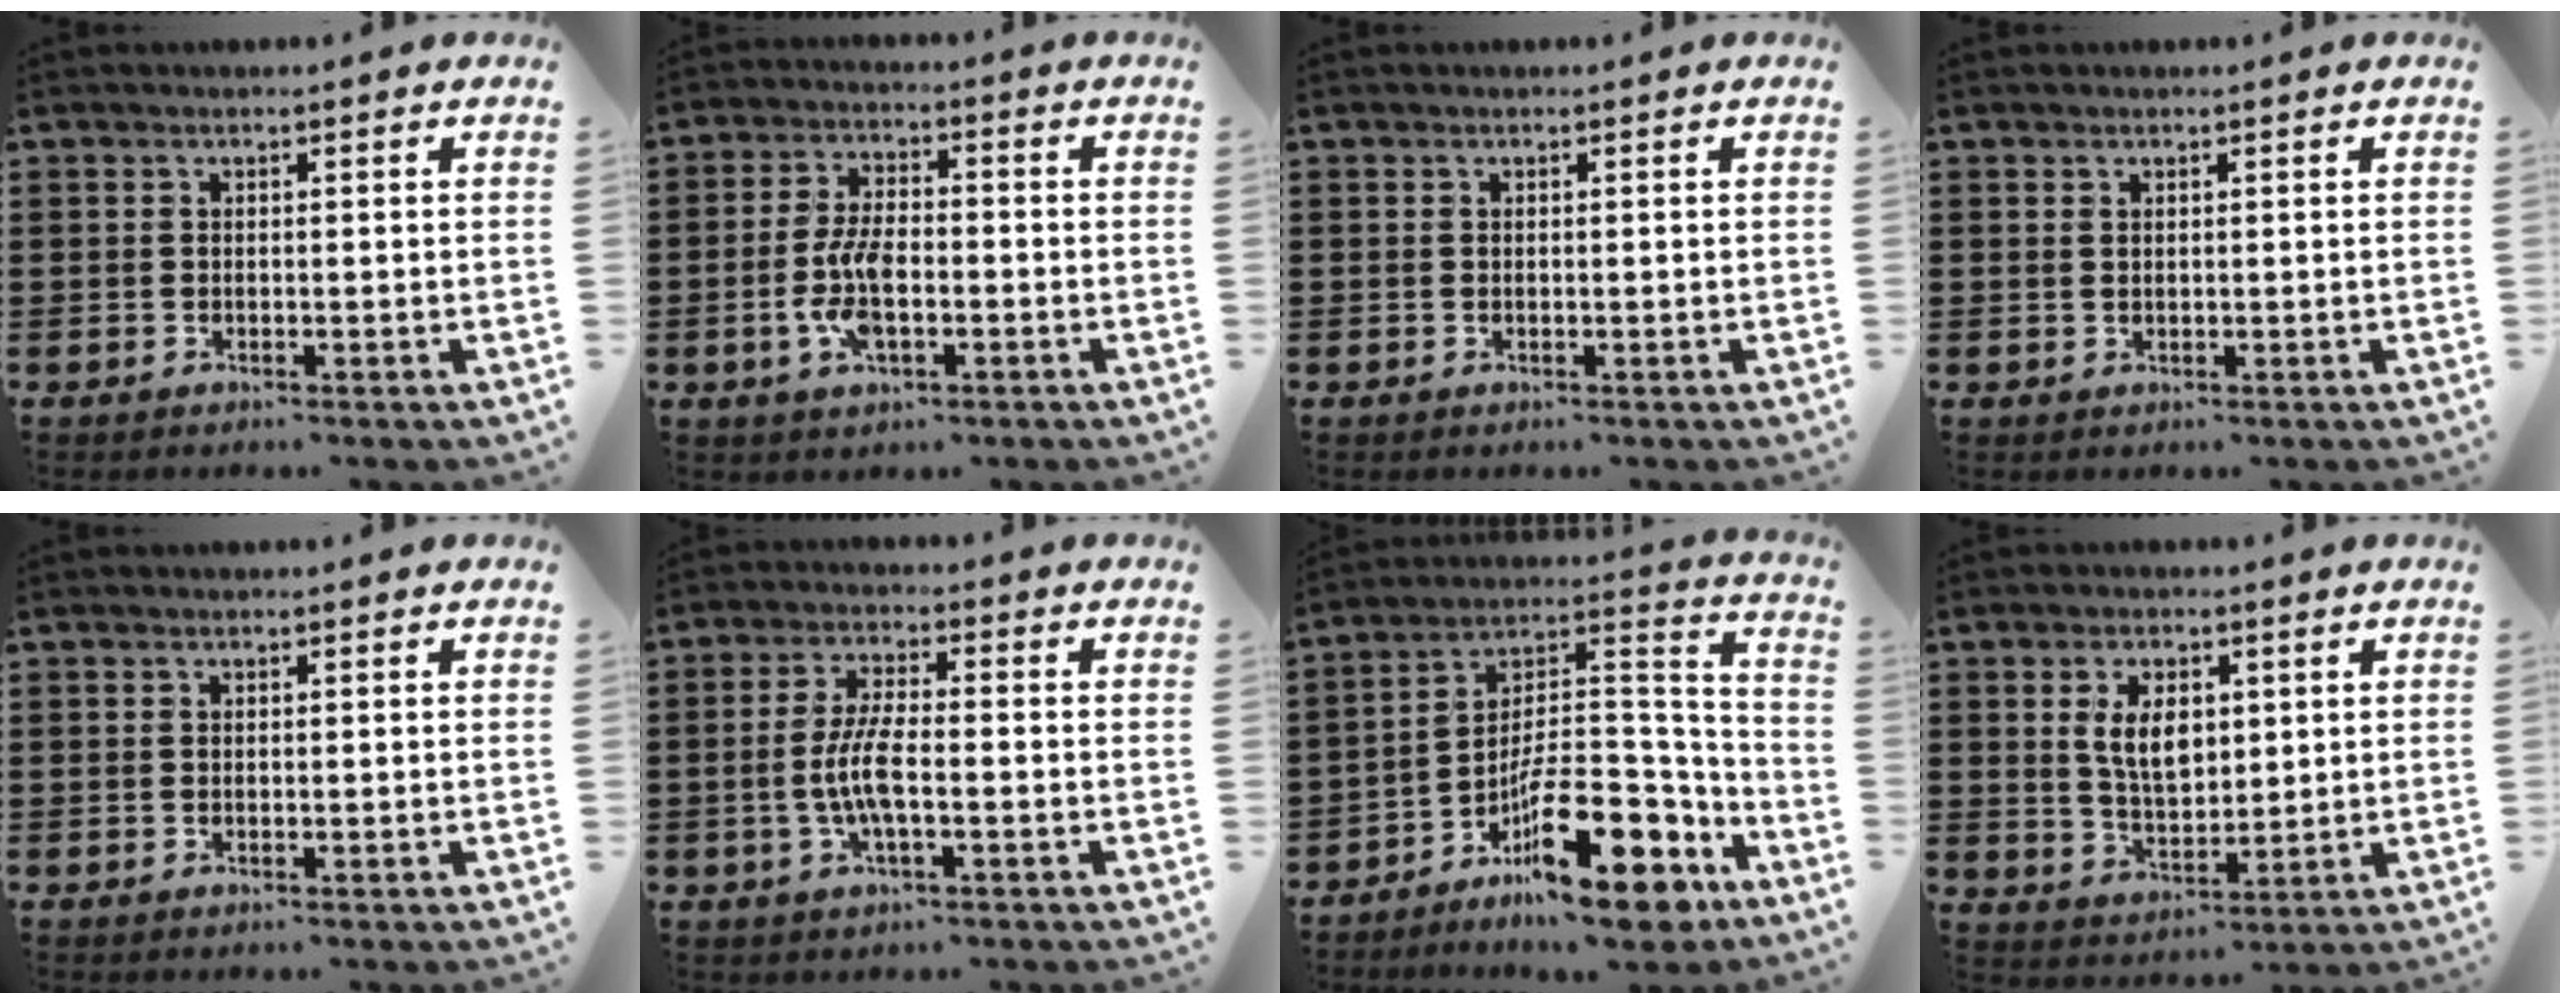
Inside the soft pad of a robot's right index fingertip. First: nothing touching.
{"total": 7.3, "force": [-1.8, 3.3, 6.2], "torque": [-0.142, 0.001, -0.039]}
{"total": 0.0}
{"total": 0.7, "force": [0.5, 0.4, 0.2], "torque": [-0.006, 0.002, 0.010]}
{"total": 0.0}
{"total": 6.0, "force": [-1.2, 1.8, 5.6], "torque": [-0.133, -0.004, -0.033]}
{"total": 17.6, "force": [-11.1, 5.6, 12.4], "torque": [-0.190, 0.033, -0.188]}
{"total": 6.4, "force": [1.5, 3.6, 5.1], "torque": [-0.102, 0.009, 0.023]}